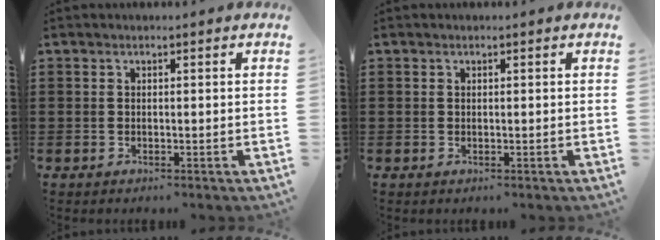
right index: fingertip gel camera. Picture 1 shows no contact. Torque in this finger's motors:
{"motor_torque": [0.25, 0.35, 0.03, -0.01]}